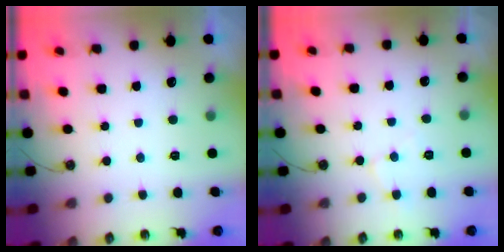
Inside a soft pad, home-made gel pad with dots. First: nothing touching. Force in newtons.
{"total": 5.6, "press": 5.6, "slide": 0.7}